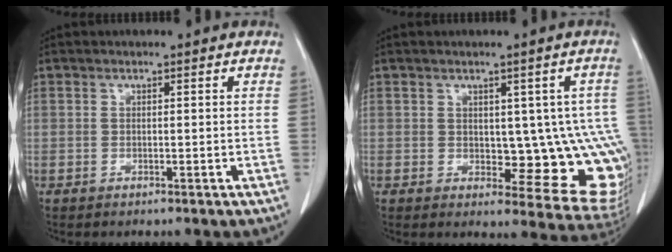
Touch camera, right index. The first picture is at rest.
{"total": 12.0, "force": [-0.3, 5.1, 10.8], "torque": [-0.093, 0.001, 0.008]}